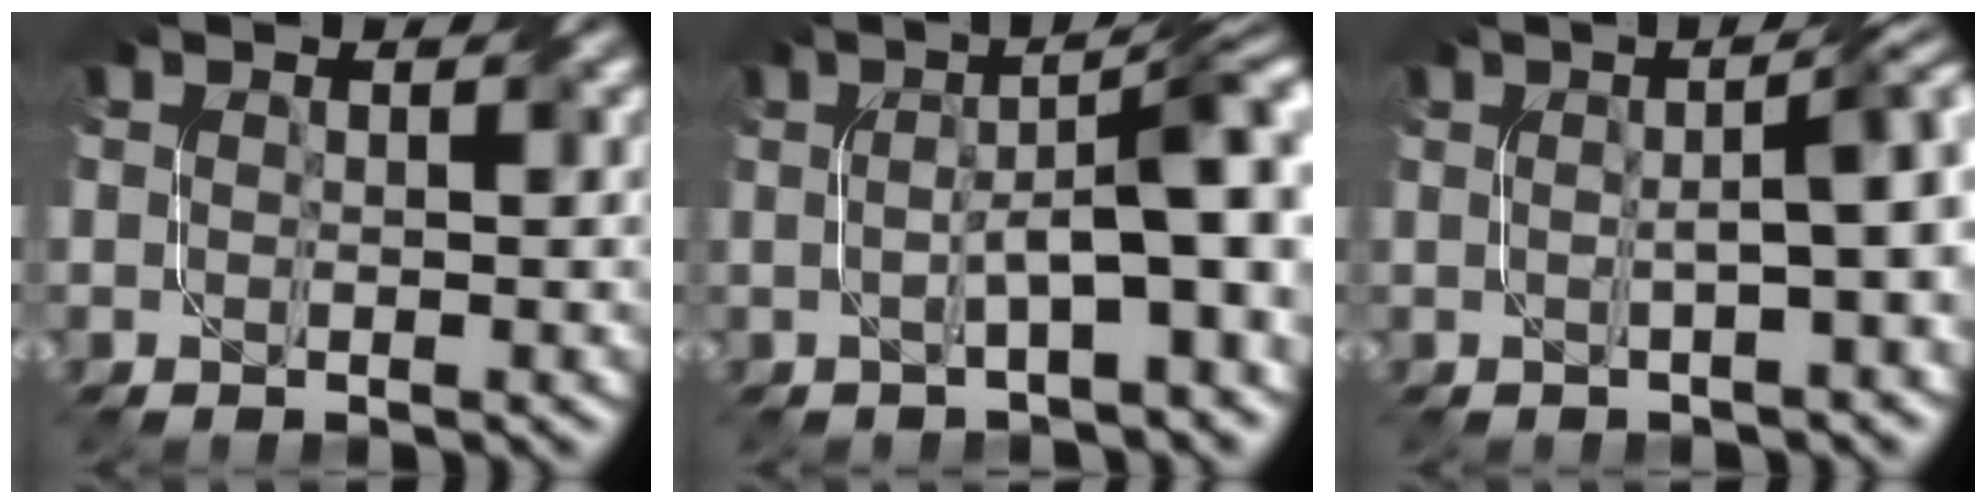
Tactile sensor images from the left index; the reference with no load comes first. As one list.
[{"total": 7.7, "force": [-0.1, 2.0, 7.5], "torque": [-0.108, 0.015, -0.005]}, {"total": 5.7, "force": [0.5, 1.6, 5.5], "torque": [-0.050, 0.018, 0.006]}]